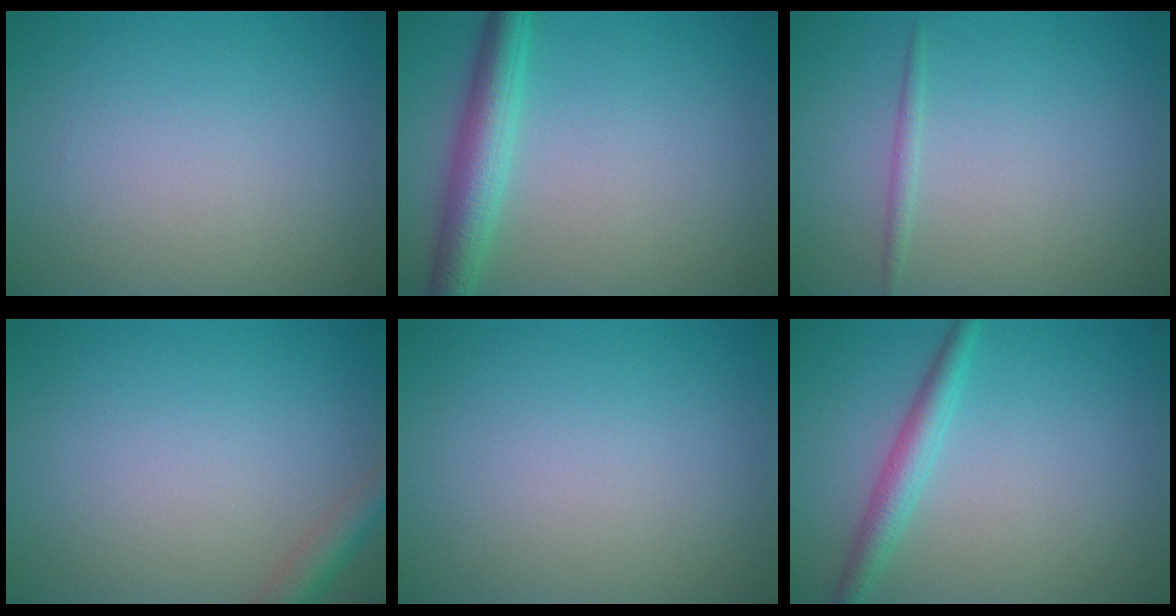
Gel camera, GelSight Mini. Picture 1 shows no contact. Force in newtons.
{"total": 4.2, "press": 4.2, "slide": 0.1}
{"total": 0.8, "press": 0.8, "slide": 0.1}
{"total": 2.3, "press": 2.3, "slide": 0.1}
{"total": 0.0}
{"total": 2.6, "press": 2.6, "slide": 0.1}